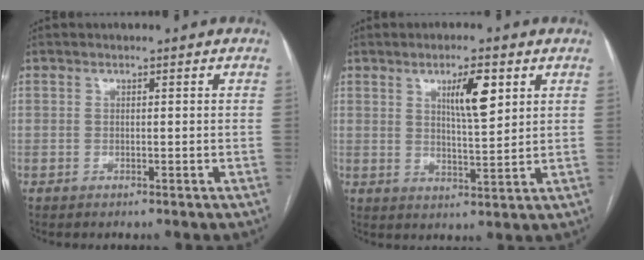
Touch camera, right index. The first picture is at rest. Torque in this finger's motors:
{"motor_torque": [0.66, 0.44, 0.15, 0.08]}